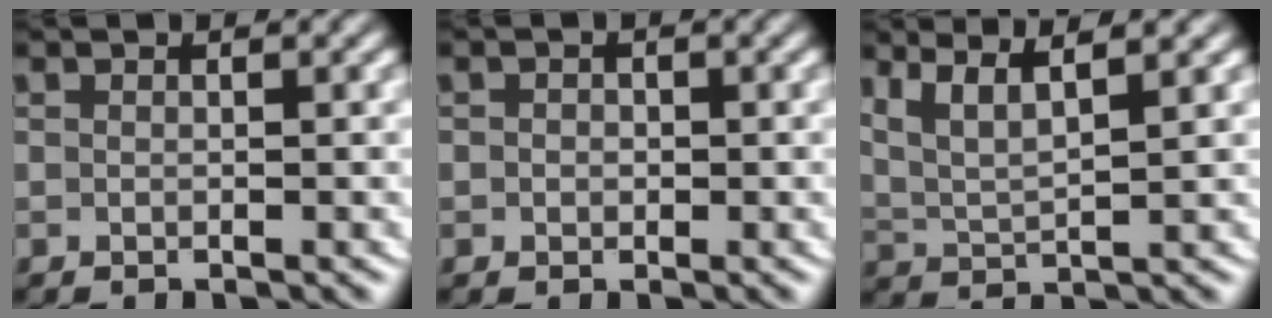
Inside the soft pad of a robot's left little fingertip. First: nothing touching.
{"total": 0.8, "force": [-0.3, 0.7, 0.2], "torque": [-0.006, -0.008, -0.003]}
{"total": 6.2, "force": [3.0, 3.9, 3.7], "torque": [-0.082, 0.001, 0.044]}